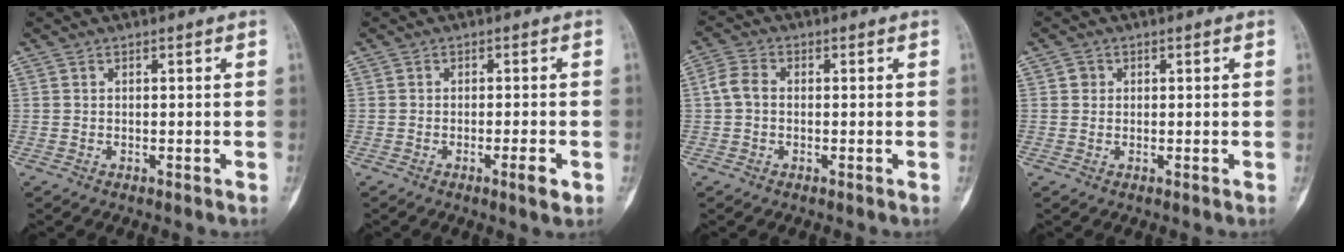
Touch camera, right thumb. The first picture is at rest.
{"total": 3.1, "force": [-1.3, 0.4, 2.8], "torque": [-0.043, 0.000, -0.022]}
{"total": 3.8, "force": [-0.1, 2.7, 2.7], "torque": [-0.056, 0.011, -0.010]}
{"total": 1.2, "force": [0.3, 1.1, 0.2], "torque": [0.007, 0.004, 0.003]}